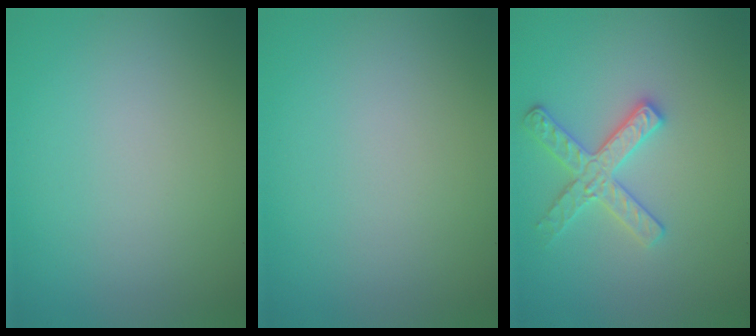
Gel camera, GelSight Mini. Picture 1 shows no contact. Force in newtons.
{"total": 0.0}
{"total": 2.9, "press": 2.8, "slide": 0.6}